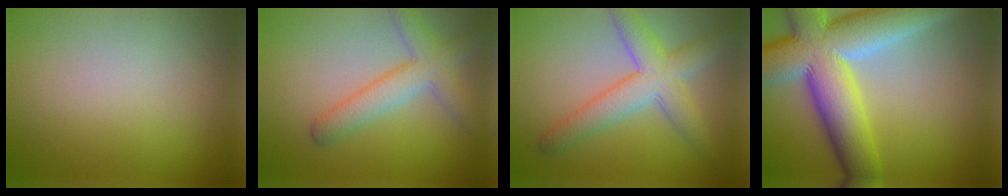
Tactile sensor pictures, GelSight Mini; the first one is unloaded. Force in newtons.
{"total": 4.4, "press": 4.4, "slide": 0.2}
{"total": 5.7, "press": 5.7, "slide": 0.1}
{"total": 13.9, "press": 13.9, "slide": 0.9}